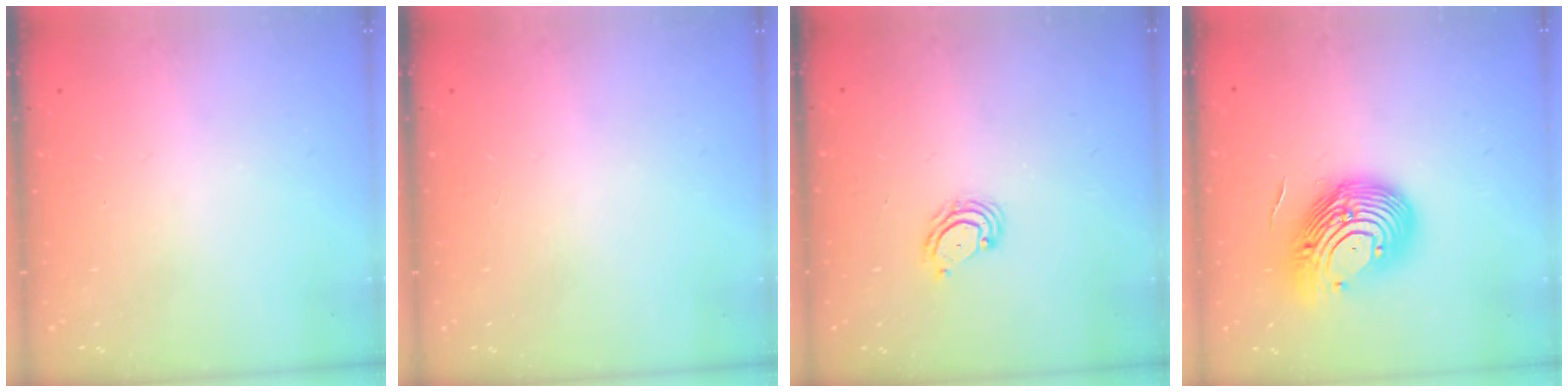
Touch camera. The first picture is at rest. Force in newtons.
{"total": 0.0}
{"total": 4.1, "press": 4.1, "slide": 0.4}
{"total": 16.3, "press": 15.8, "slide": 4.1}